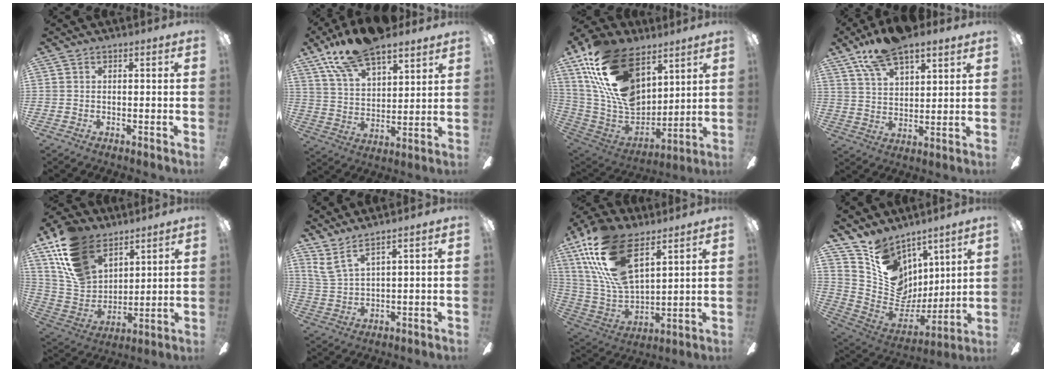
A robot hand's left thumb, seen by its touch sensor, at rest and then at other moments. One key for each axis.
{"total": 15.7, "fx": 12.1, "fy": 5.8, "fz": 8.2, "tx": -0.165, "ty": -0.055, "tz": 0.218}
{"total": 25.0, "fx": 11.8, "fy": 15.0, "fz": 16.2, "tx": -0.331, "ty": -0.044, "tz": 0.219}
{"total": 12.4, "fx": 9.6, "fy": 4.3, "fz": 6.5, "tx": -0.124, "ty": -0.039, "tz": 0.177}
{"total": 17.2, "fx": 11.4, "fy": 10.4, "fz": 7.5, "tx": -0.182, "ty": -0.046, "tz": 0.223}
{"total": 5.6, "fx": 4.3, "fy": 0.8, "fz": 3.5, "tx": -0.077, "ty": -0.022, "tz": 0.081}
{"total": 22.5, "fx": 12.8, "fy": 10.3, "fz": 15.4, "tx": -0.337, "ty": -0.053, "tz": 0.229}
{"total": 13.3, "fx": 7.1, "fy": 10.2, "fz": 4.8, "tx": -0.085, "ty": -0.054, "tz": 0.147}